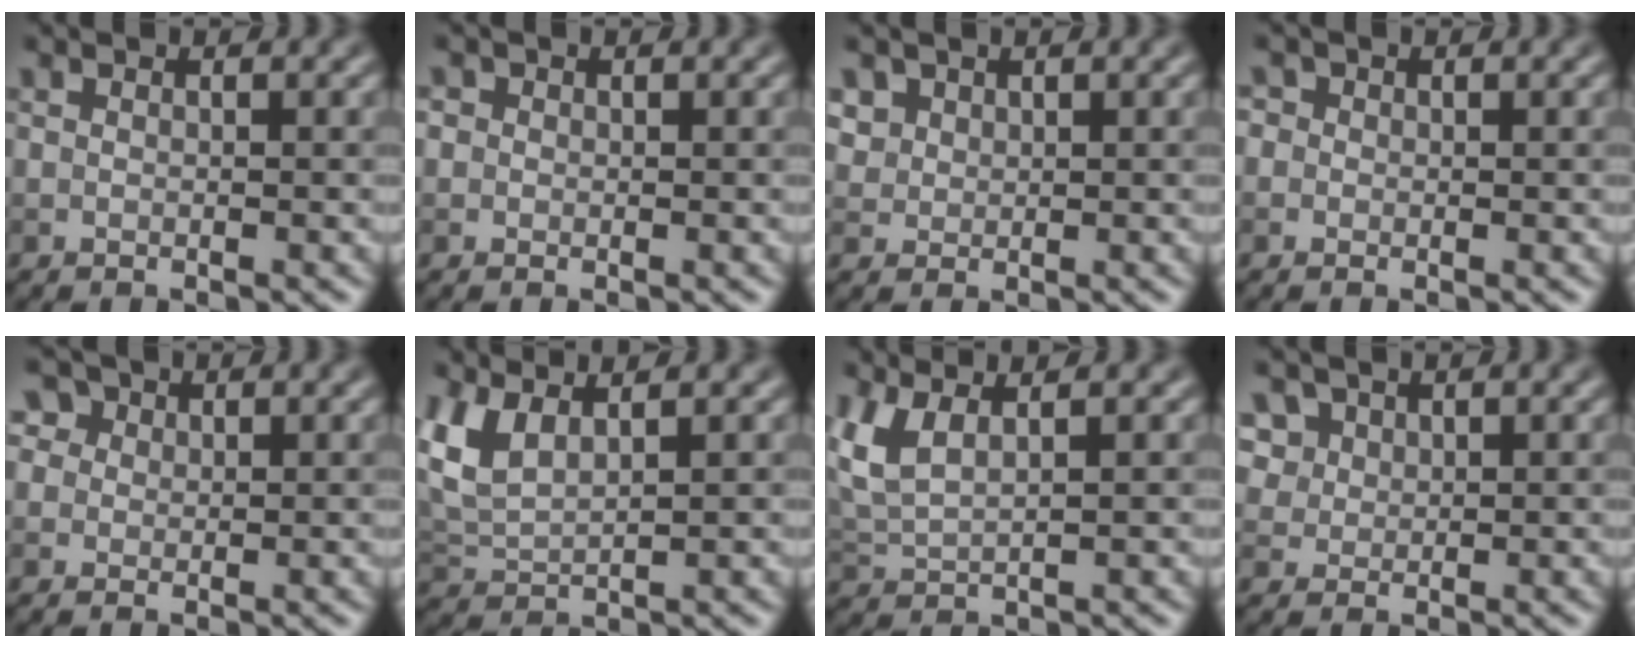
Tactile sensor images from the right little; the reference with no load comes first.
{"total": 0.5, "force": [0.1, 0.5, 0.1], "torque": [0.006, -0.003, -0.007]}
{"total": 1.8, "force": [1.0, 1.5, 0.4], "torque": [-0.012, -0.009, 0.035]}
{"total": 1.3, "force": [0.5, 1.1, 0.4], "torque": [0.002, 0.006, -0.017]}
{"total": 4.5, "force": [2.4, 3.3, 1.7], "torque": [-0.029, 0.016, 0.021]}
{"total": 3.6, "force": [2.1, 1.6, 2.5], "torque": [-0.070, 0.004, 0.045]}
{"total": 3.3, "force": [1.8, 1.3, 2.5], "torque": [-0.072, 0.005, 0.041]}
{"total": 4.9, "force": [2.7, 3.6, 2.0], "torque": [-0.053, 0.006, 0.047]}